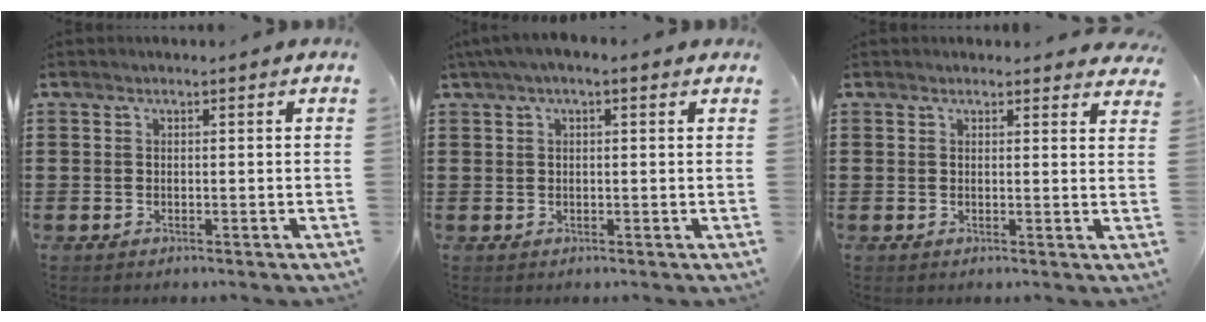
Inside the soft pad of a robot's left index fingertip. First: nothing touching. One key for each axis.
{"total": 2.1, "fx": 0.8, "fy": 0.6, "fz": 1.8, "tx": -0.034, "ty": 0.006, "tz": 0.013}
{"total": 1.7, "fx": 1.6, "fy": 0.4, "fz": 0.2, "tx": 0.002, "ty": -0.001, "tz": 0.030}